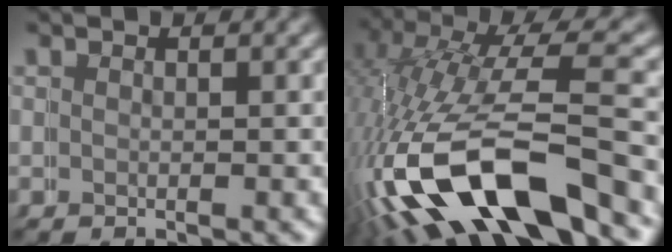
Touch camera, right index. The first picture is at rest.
{"total": 10.3, "force": [-3.6, 4.7, 8.5], "torque": [-0.200, -0.033, -0.030]}